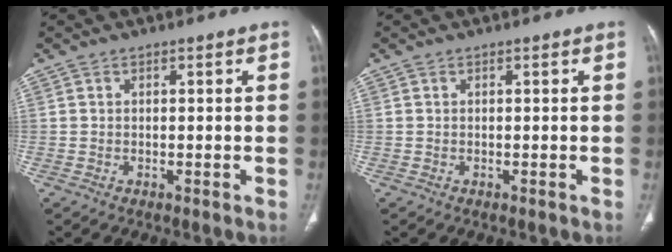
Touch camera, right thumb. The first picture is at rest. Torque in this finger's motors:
{"motor_torque": [0.00, 0.00, 0.00, 0.00, 0.01]}